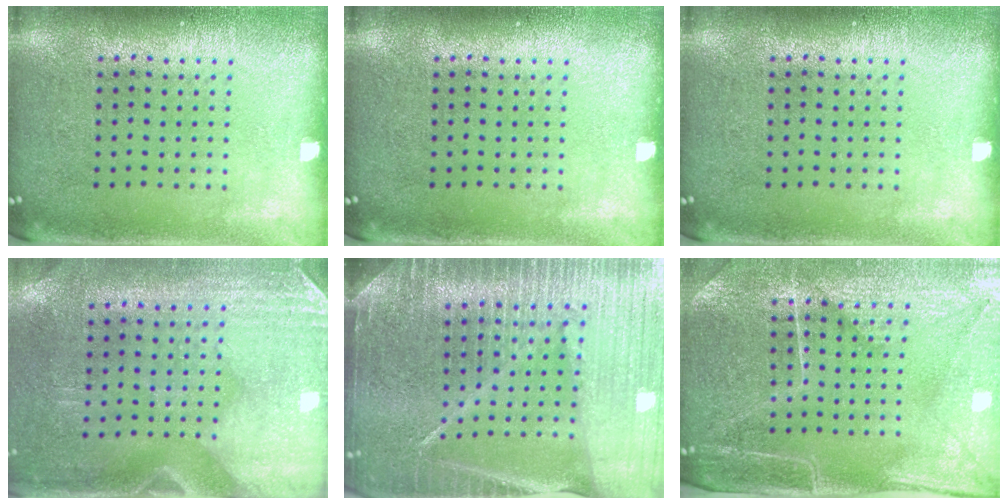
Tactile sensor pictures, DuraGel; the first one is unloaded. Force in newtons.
{"total": 0.0}
{"total": 0.0}
{"total": 2.9, "press": 2.5, "slide": 1.5}
{"total": 5.8, "press": 5.0, "slide": 2.8}
{"total": 4.5, "press": 4.0, "slide": 2.1}